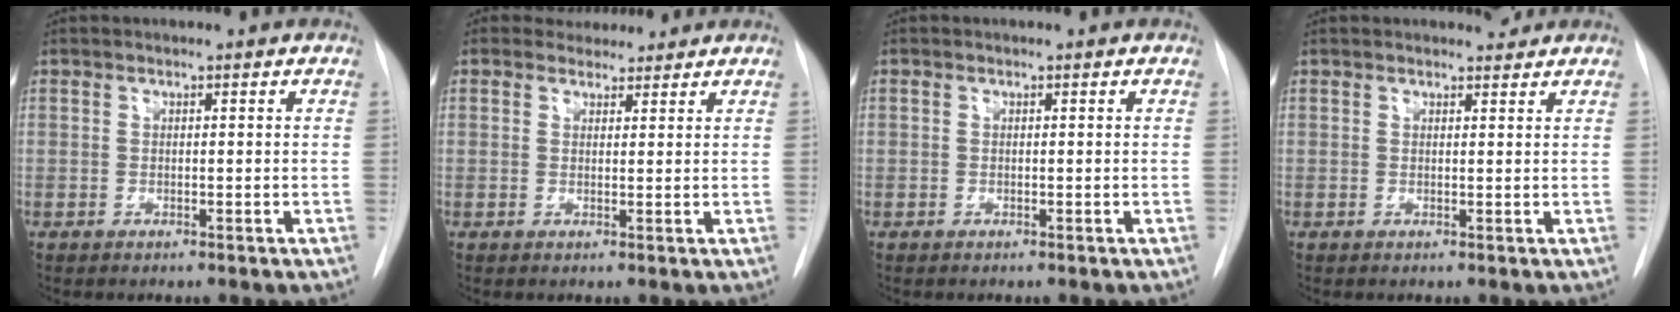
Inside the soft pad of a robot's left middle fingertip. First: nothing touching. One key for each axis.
{"total": 3.2, "fx": 2.9, "fy": 1.3, "fz": 0.1, "tx": 0.004, "ty": 0.006, "tz": 0.038}
{"total": 0.0}
{"total": 1.5, "fx": 1.5, "fy": 0.2, "fz": 0.1, "tx": -0.002, "ty": -0.006, "tz": 0.020}